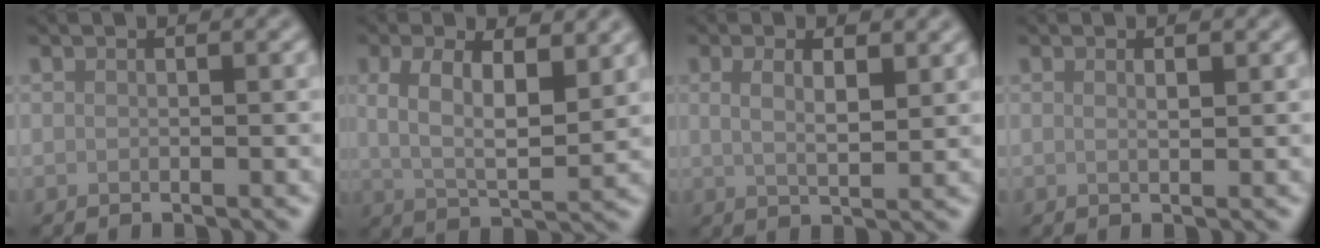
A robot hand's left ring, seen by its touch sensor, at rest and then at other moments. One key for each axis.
{"total": 6.1, "fx": 1.9, "fy": 2.6, "fz": 5.2, "tx": -0.097, "ty": -0.002, "tz": 0.037}
{"total": 3.1, "fx": 1.4, "fy": 1.0, "fz": 2.6, "tx": -0.045, "ty": 0.000, "tz": 0.025}
{"total": 1.0, "fx": 0.6, "fy": 0.2, "fz": 0.7, "tx": -0.012, "ty": 0.000, "tz": 0.009}